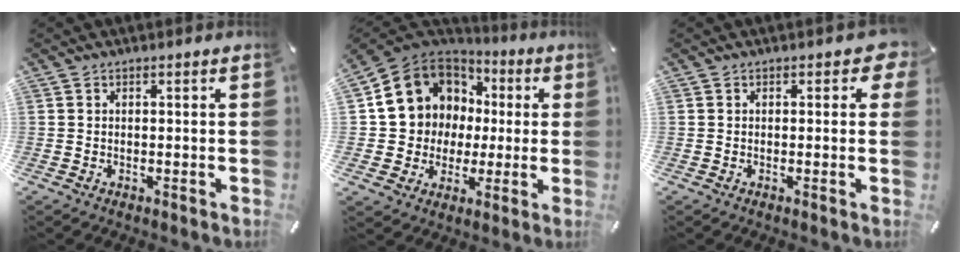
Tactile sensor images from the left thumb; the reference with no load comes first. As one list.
[{"total": 12.9, "force": [2.0, 12.4, 2.9], "torque": [-0.055, -0.018, 0.058]}, {"total": 2.7, "force": [0.5, 1.7, 2.0], "torque": [-0.018, -0.002, 0.003]}]